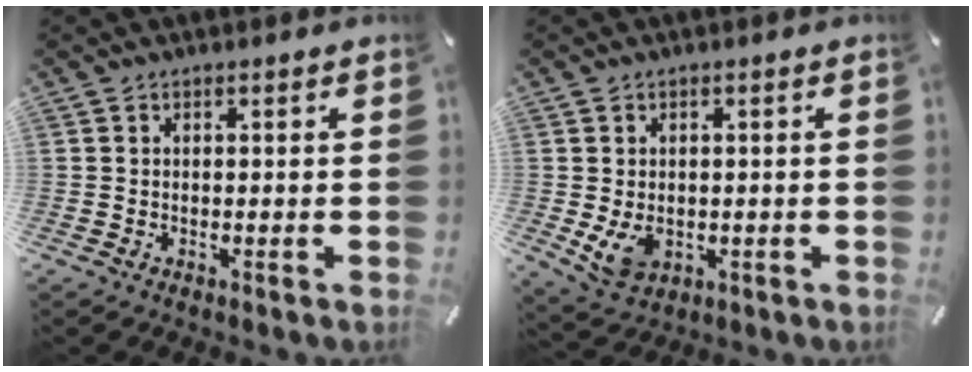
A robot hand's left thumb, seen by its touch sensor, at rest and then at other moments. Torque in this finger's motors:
{"motor_torque": [0.79, 1.70, 0.75, 0.25, 0.09]}